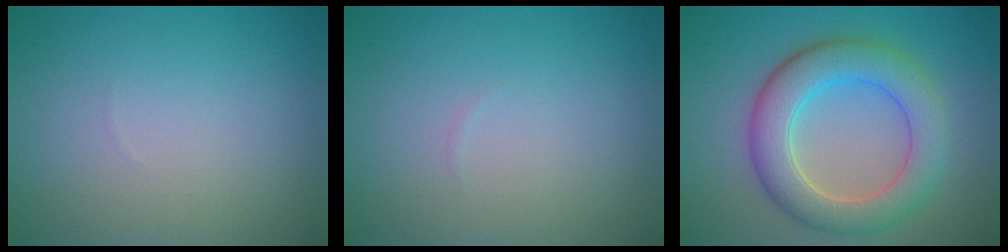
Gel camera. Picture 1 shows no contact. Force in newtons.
{"total": 0.0}
{"total": 6.6, "press": 6.6, "slide": 0.4}